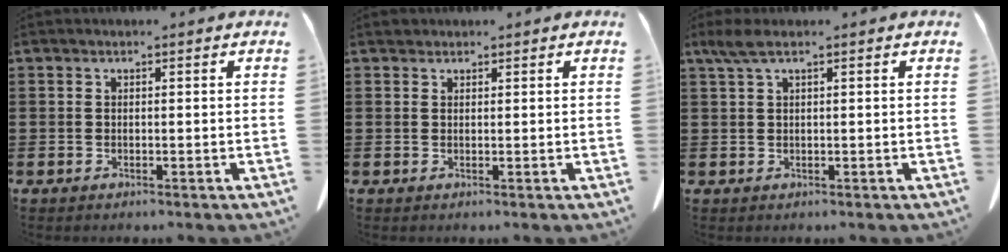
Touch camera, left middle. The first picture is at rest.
{"total": 0.8, "force": [0.7, 0.3, 0.0], "torque": [-0.004, 0.001, 0.015]}
{"total": 2.3, "force": [1.1, 0.4, 2.0], "torque": [-0.048, -0.001, 0.018]}